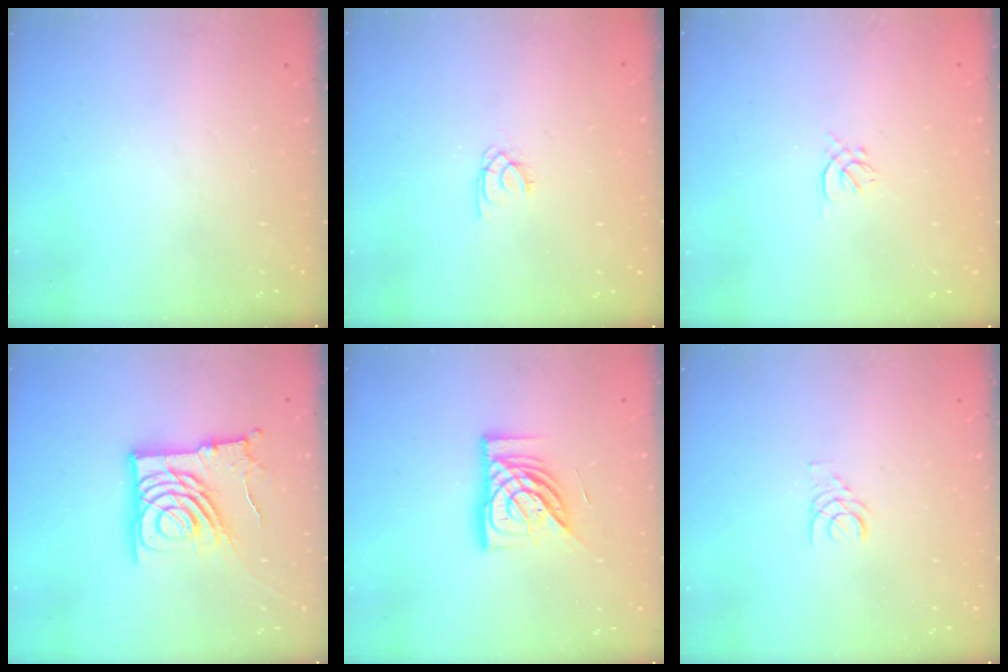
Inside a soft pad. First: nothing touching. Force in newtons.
{"total": 1.5, "press": 1.4, "slide": 0.2}
{"total": 1.0, "press": 0.9, "slide": 0.4}
{"total": 15.5, "press": 15.5, "slide": 1.2}
{"total": 14.5, "press": 14.5, "slide": 1.0}
{"total": 1.4, "press": 1.4, "slide": 0.2}